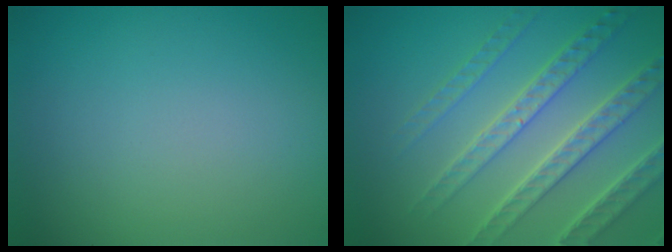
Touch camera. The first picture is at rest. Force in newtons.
{"total": 6.7, "press": 5.2, "slide": 4.2}